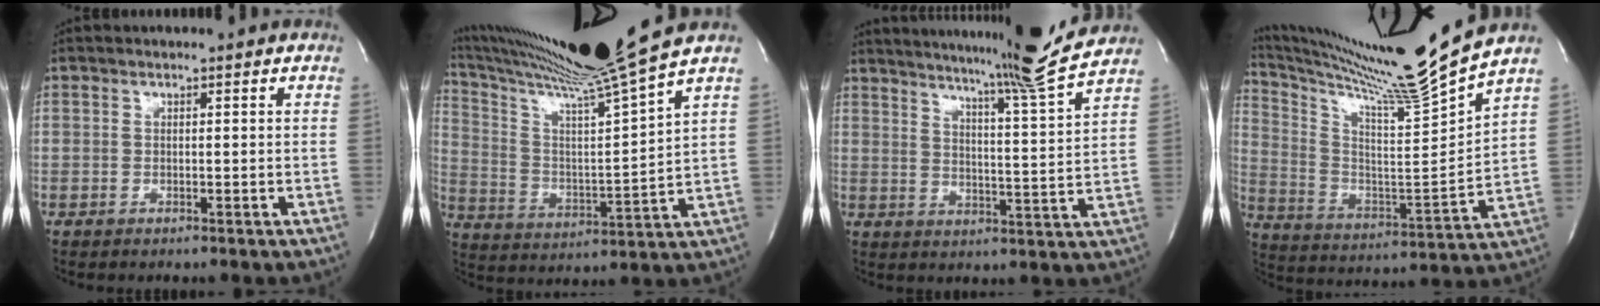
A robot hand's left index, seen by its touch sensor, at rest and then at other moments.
{"total": 18.0, "force": [15.2, -4.1, 8.7], "torque": [-0.162, -0.053, 0.253]}
{"total": 15.7, "force": [14.1, -2.9, 6.2], "torque": [-0.108, -0.059, 0.192]}
{"total": 20.2, "force": [17.5, -4.1, 9.2], "torque": [-0.174, -0.081, 0.281]}